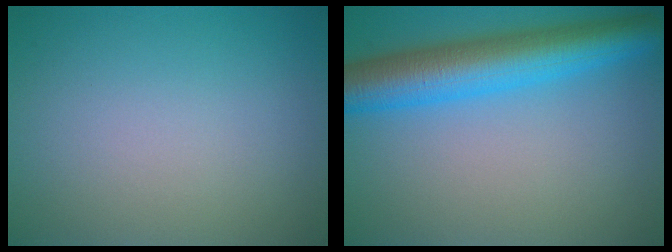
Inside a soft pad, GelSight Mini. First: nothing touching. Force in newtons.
{"total": 7.8, "press": 7.8, "slide": 0.1}